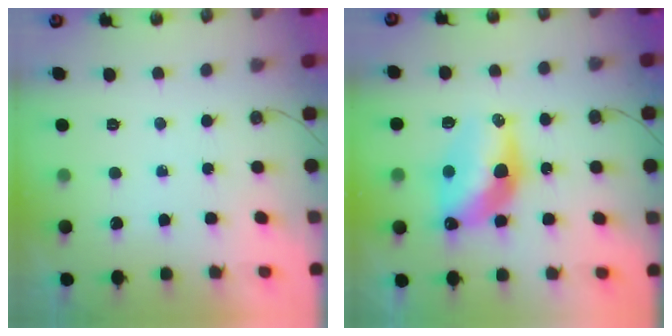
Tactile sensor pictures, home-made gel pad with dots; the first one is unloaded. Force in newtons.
{"total": 14.0, "press": 14.0, "slide": 1.2}